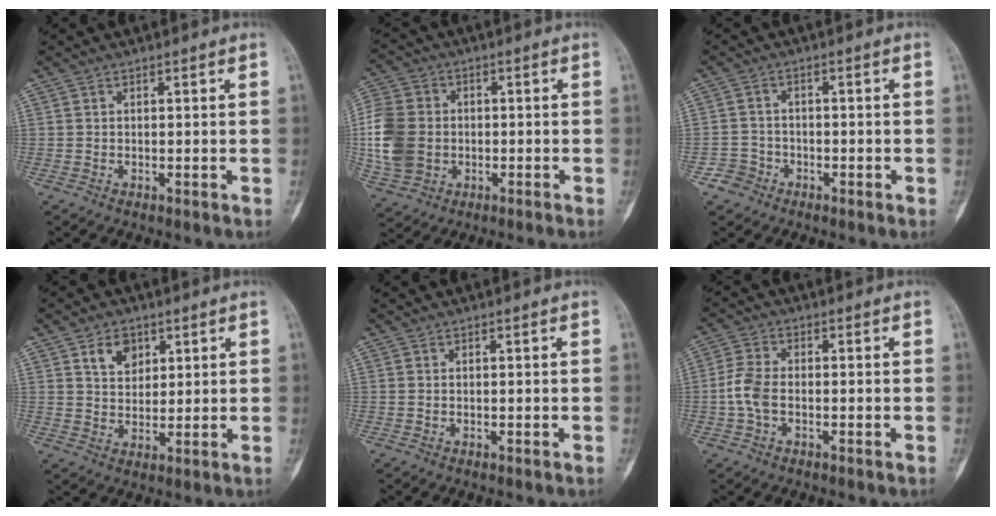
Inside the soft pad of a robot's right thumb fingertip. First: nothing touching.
{"total": 12.5, "force": [-1.6, 9.9, 7.5], "torque": [-0.159, 0.007, -0.034]}
{"total": 3.5, "force": [-2.0, 2.8, -0.2], "torque": [0.018, 0.018, -0.038]}
{"total": 5.3, "force": [3.1, 4.2, 1.1], "torque": [0.002, -0.012, 0.053]}
{"total": 0.0}
{"total": 5.3, "force": [-1.1, 3.1, 4.1], "torque": [-0.097, 0.015, -0.026]}